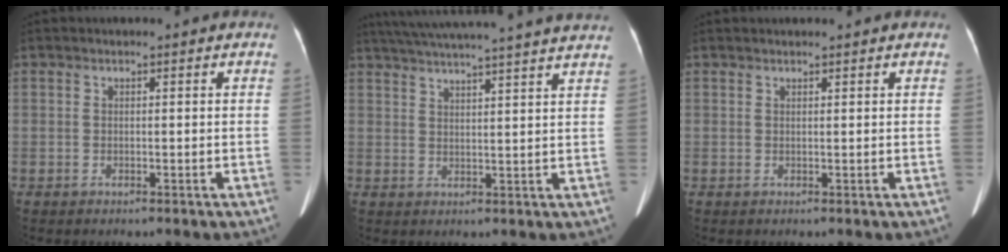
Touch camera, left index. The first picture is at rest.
{"total": 22.6, "force": [20.4, -0.8, 9.7], "torque": [-0.158, -0.011, 0.267]}
{"total": 2.0, "force": [1.8, 0.1, 0.8], "torque": [-0.009, 0.010, 0.024]}